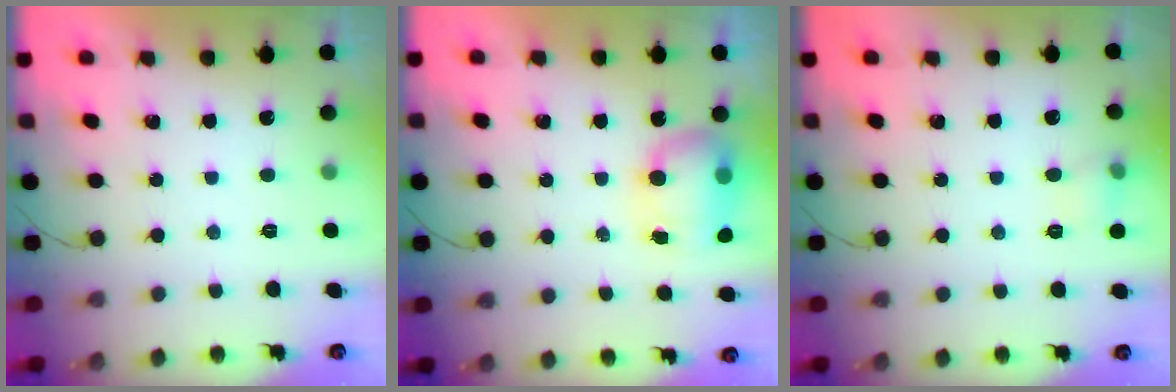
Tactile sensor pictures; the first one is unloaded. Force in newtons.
{"total": 11.7, "press": 9.3, "slide": 7.1}
{"total": 6.2, "press": 5.9, "slide": 2.0}